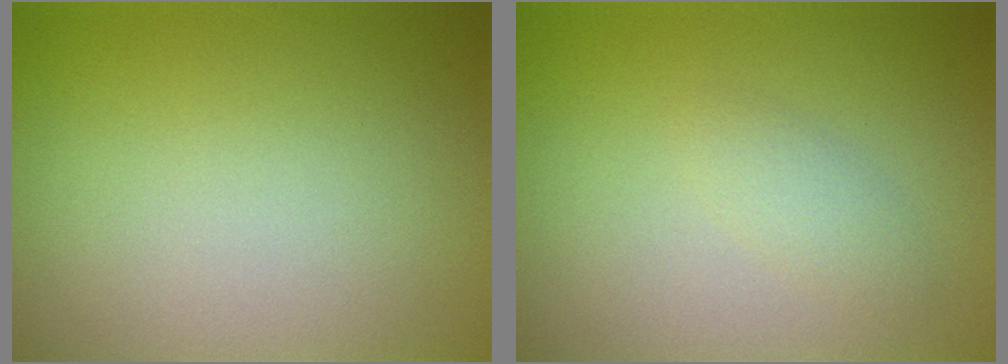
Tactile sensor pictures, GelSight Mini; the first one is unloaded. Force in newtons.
{"total": 1.4, "press": 1.4, "slide": 0.1}